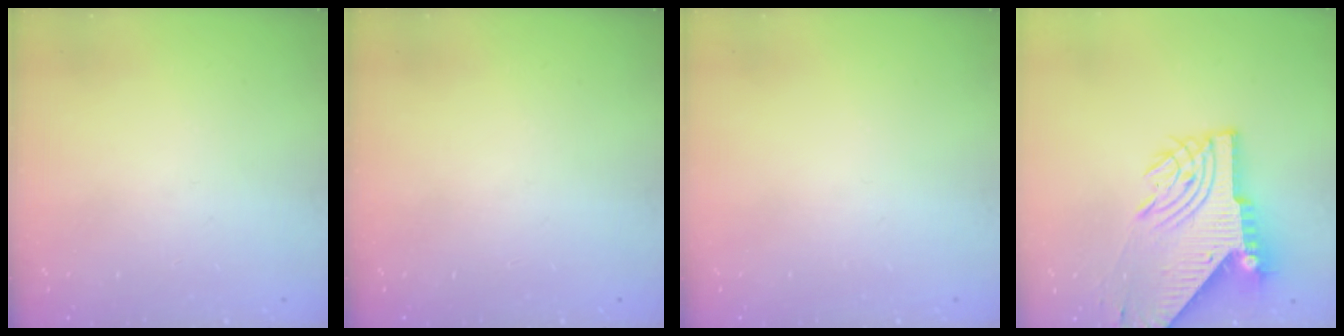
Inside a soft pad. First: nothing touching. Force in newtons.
{"total": 0.0}
{"total": 0.0}
{"total": 13.2, "press": 13.1, "slide": 1.6}